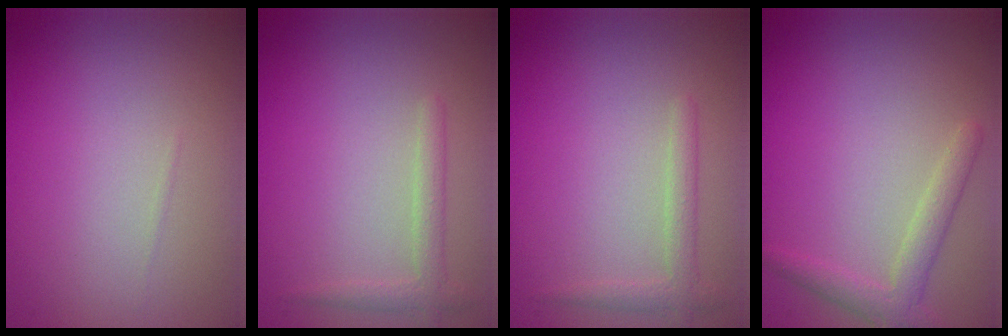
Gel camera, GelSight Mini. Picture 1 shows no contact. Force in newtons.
{"total": 1.7, "press": 1.6, "slide": 0.1}
{"total": 1.7, "press": 1.6, "slide": 0.1}
{"total": 2.3, "press": 2.3, "slide": 0.2}